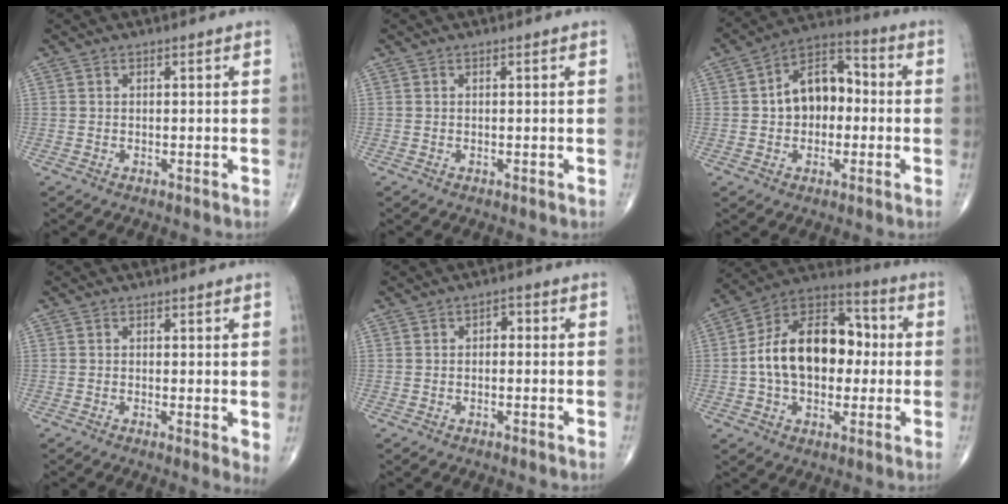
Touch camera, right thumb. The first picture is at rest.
{"total": 0.0}
{"total": 12.0, "force": [0.0, 8.1, 8.8], "torque": [-0.109, 0.036, -0.013]}
{"total": 2.8, "force": [0.2, 0.8, 2.7], "torque": [-0.041, -0.010, -0.001]}
{"total": 2.0, "force": [0.0, 1.4, 1.5], "torque": [-0.009, 0.010, -0.008]}
{"total": 19.4, "force": [0.3, 12.6, 14.8], "torque": [-0.214, 0.036, -0.003]}